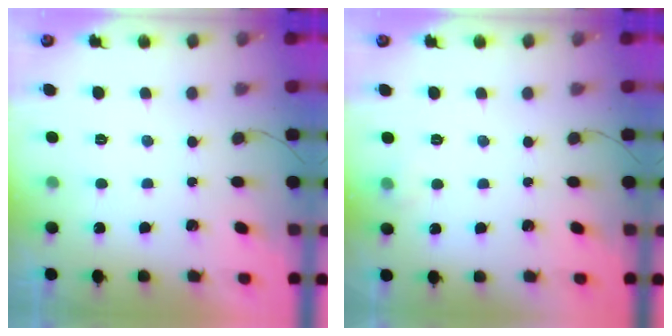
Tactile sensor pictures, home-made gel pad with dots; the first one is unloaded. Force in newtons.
{"total": 3.7, "press": 3.5, "slide": 1.4}